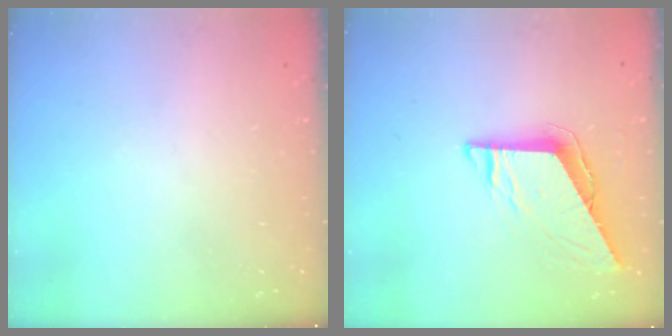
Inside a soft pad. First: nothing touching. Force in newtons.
{"total": 7.6, "press": 7.6, "slide": 0.3}